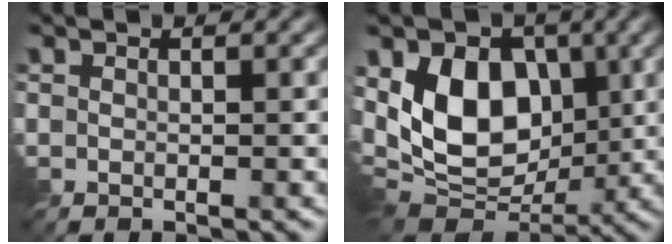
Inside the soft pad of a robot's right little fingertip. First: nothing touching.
{"total": 9.6, "force": [1.6, 6.6, 6.8], "torque": [-0.123, -0.011, 0.019]}